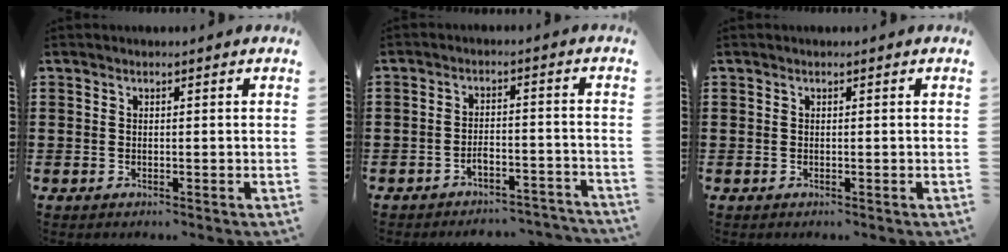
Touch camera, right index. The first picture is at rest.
{"total": 3.6, "force": [-3.4, 0.6, 1.1], "torque": [-0.024, 0.006, -0.070]}
{"total": 0.0}